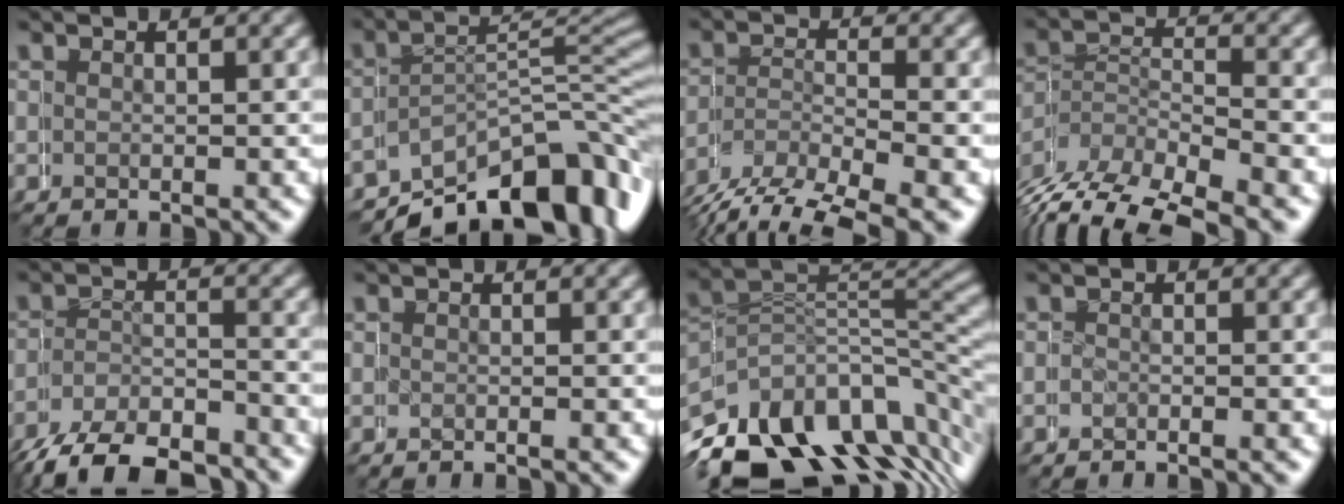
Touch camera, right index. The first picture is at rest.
{"total": 9.0, "force": [-6.5, 4.2, 4.6], "torque": [-0.042, -0.006, -0.097]}
{"total": 6.4, "force": [-3.9, 4.0, 3.0], "torque": [-0.062, -0.021, -0.054]}
{"total": 6.5, "force": [-4.4, 4.0, 2.7], "torque": [-0.065, -0.021, -0.063]}
{"total": 6.6, "force": [-6.0, 2.7, 0.9], "torque": [-0.021, -0.011, -0.092]}
{"total": 0.7, "force": [-0.3, -0.5, -0.3], "torque": [0.010, 0.003, -0.006]}
{"total": 12.6, "force": [-7.6, 7.9, 6.1], "torque": [-0.102, -0.039, -0.101]}
{"total": 1.5, "force": [-0.7, -0.8, -1.0], "torque": [0.021, 0.001, -0.013]}